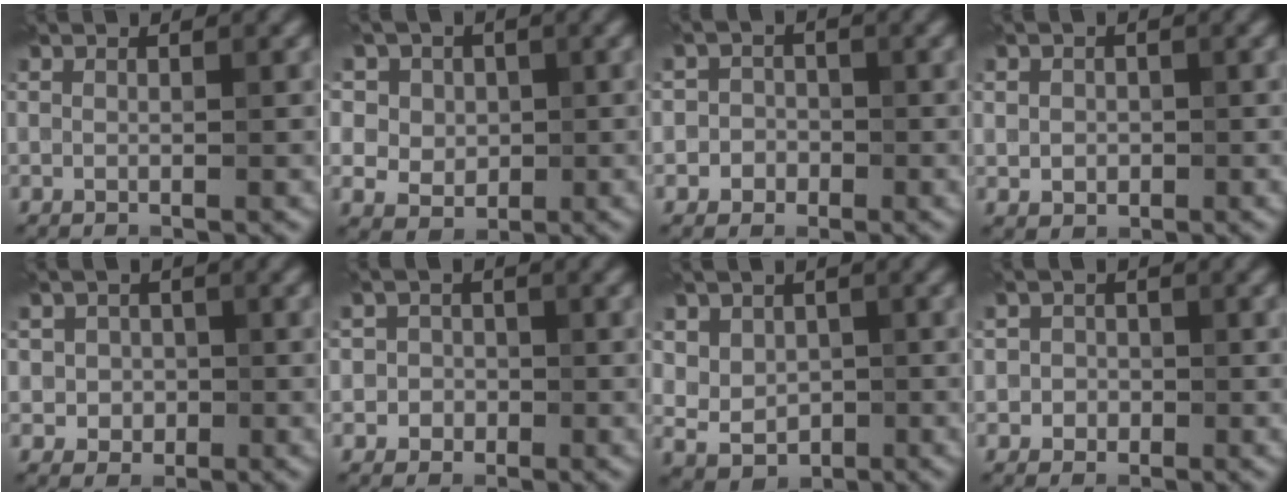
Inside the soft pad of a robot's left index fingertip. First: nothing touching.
{"total": 9.2, "force": [4.0, 7.1, 4.1], "torque": [-0.078, 0.019, 0.038]}
{"total": 2.4, "force": [-0.7, 2.2, 0.4], "torque": [0.023, 0.002, -0.026]}
{"total": 1.9, "force": [0.0, 1.8, 0.8], "torque": [-0.011, -0.004, 0.000]}
{"total": 2.7, "force": [-0.1, 2.5, 1.0], "torque": [0.003, 0.000, -0.012]}
{"total": 2.3, "force": [-0.2, 2.3, 0.5], "torque": [0.018, 0.001, -0.018]}
{"total": 4.8, "force": [1.4, 4.1, 2.1], "torque": [-0.039, 0.000, 0.025]}
{"total": 1.9, "force": [-0.2, 1.8, 0.4], "torque": [0.014, -0.002, -0.011]}